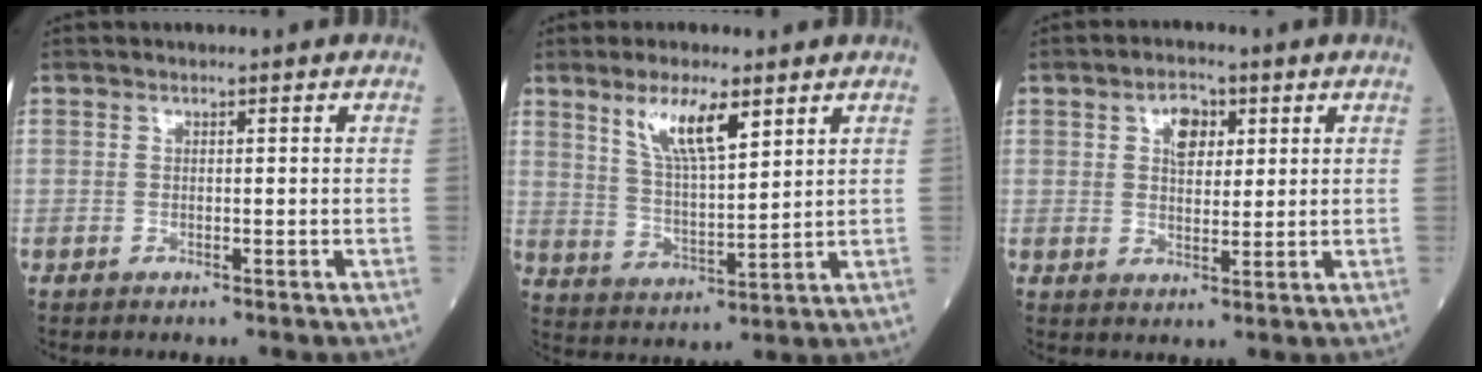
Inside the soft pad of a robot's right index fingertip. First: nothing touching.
{"total": 8.8, "force": [5.1, 1.9, 6.9], "torque": [-0.137, -0.001, 0.103]}
{"total": 4.7, "force": [2.0, 2.6, 3.3], "torque": [-0.057, 0.010, 0.036]}